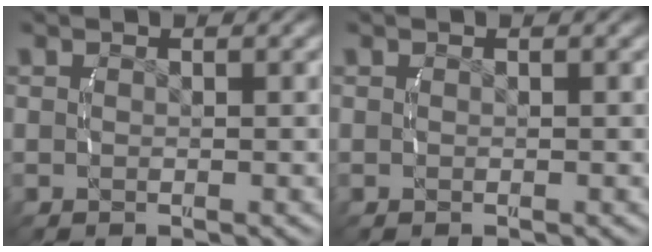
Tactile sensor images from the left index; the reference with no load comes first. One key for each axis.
{"total": 0.0}